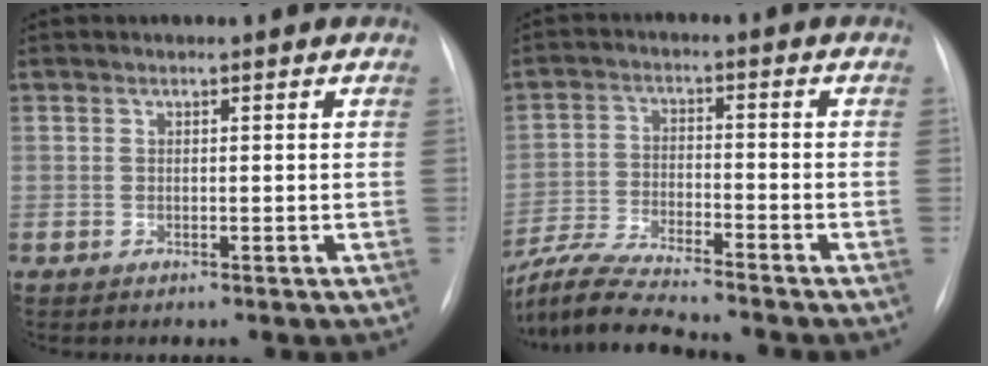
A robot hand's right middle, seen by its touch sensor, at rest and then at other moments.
{"total": 10.8, "force": [-9.8, -0.2, 4.4], "torque": [-0.093, -0.019, -0.179]}